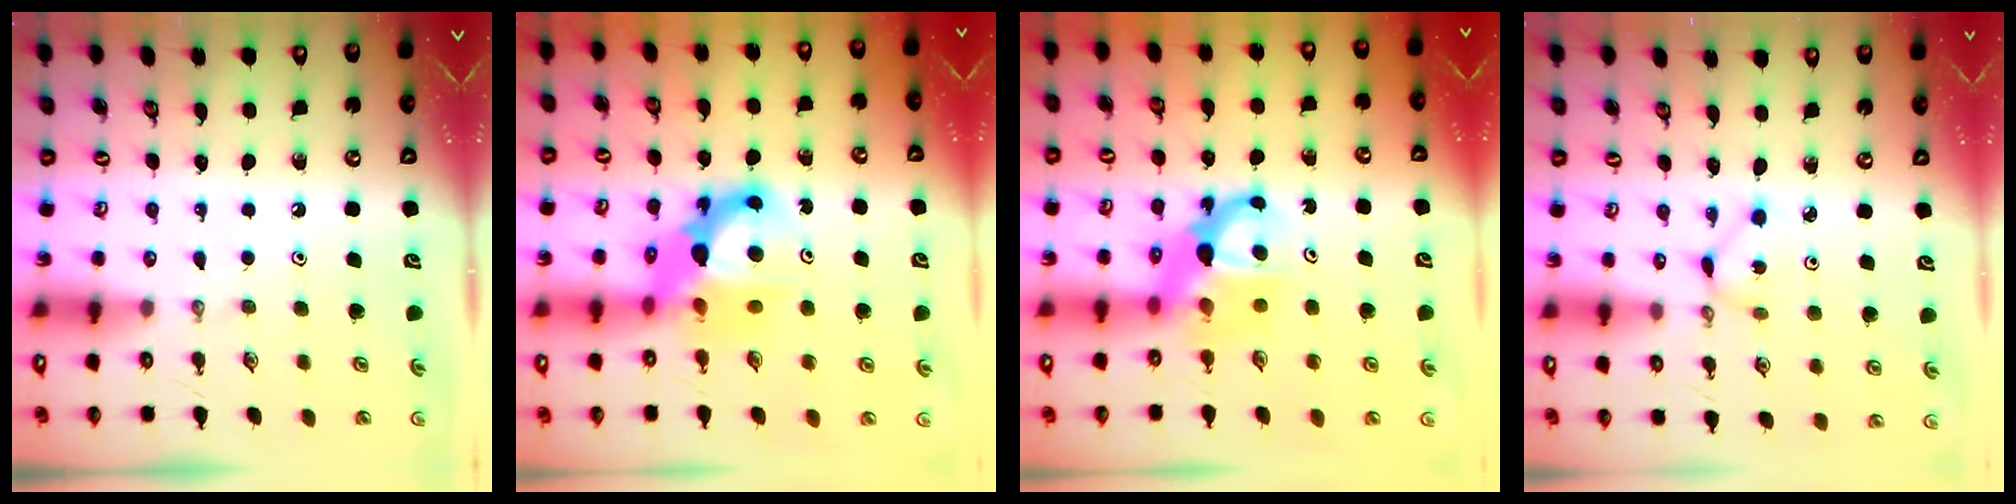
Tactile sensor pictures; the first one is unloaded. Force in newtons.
{"total": 11.9, "press": 11.8, "slide": 1.0}
{"total": 7.1, "press": 7.1, "slide": 0.5}
{"total": 1.6, "press": 1.6, "slide": 0.2}